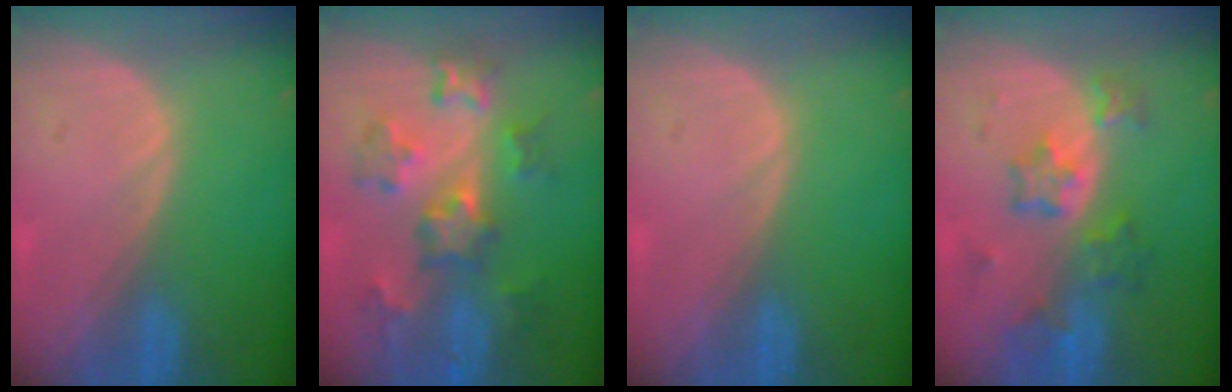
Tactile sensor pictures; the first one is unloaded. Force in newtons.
{"total": 7.9, "press": 7.7, "slide": 1.6}
{"total": 0.0}
{"total": 7.1, "press": 6.3, "slide": 3.3}